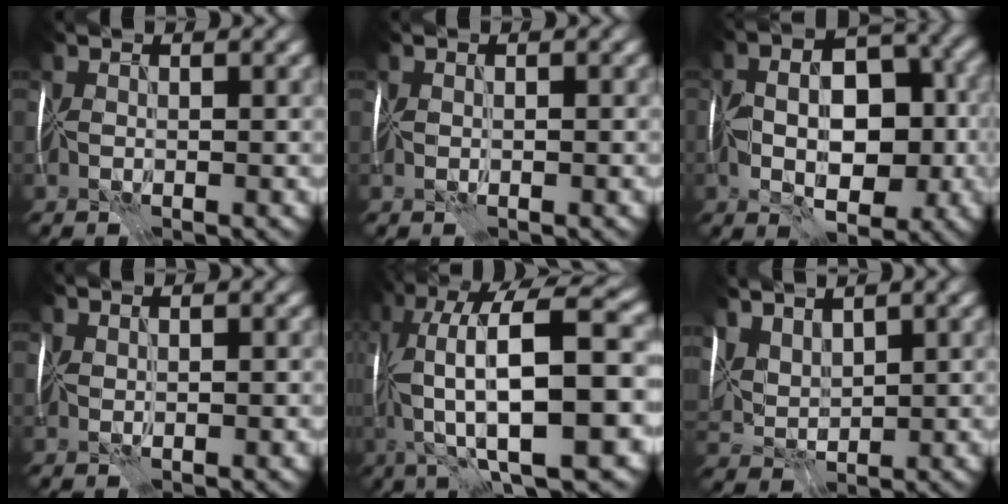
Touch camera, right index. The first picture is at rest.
{"total": 0.0}
{"total": 9.2, "force": [-1.7, 5.0, 7.5], "torque": [-0.106, 0.014, -0.029]}
{"total": 0.6, "force": [0.3, -0.4, -0.3], "torque": [0.008, 0.002, 0.009]}
{"total": 13.8, "force": [0.3, 3.8, 13.3], "torque": [-0.233, 0.022, 0.013]}
{"total": 5.7, "force": [4.1, 2.7, 2.9], "torque": [-0.079, 0.017, 0.085]}